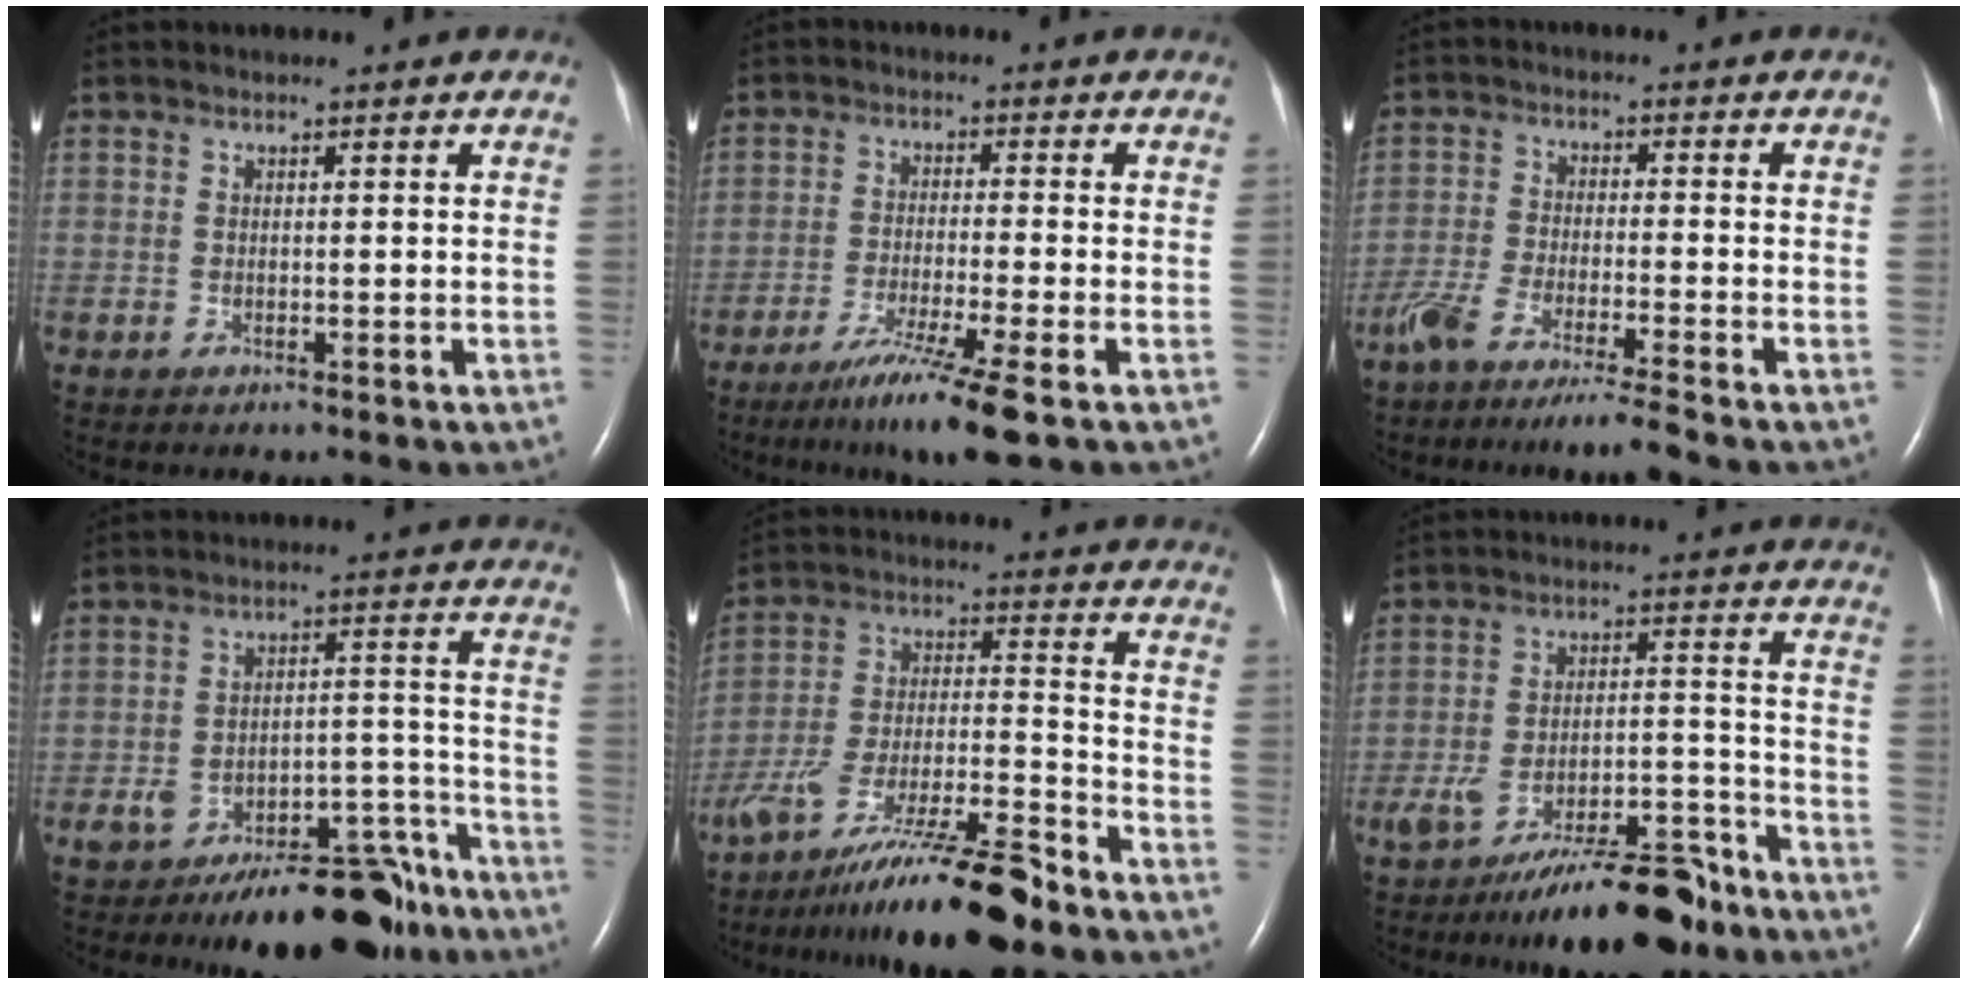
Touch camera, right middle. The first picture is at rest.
{"total": 8.7, "force": [-5.6, -1.5, 6.4], "torque": [-0.114, -0.030, -0.100]}
{"total": 8.1, "force": [-6.5, -0.6, 4.9], "torque": [-0.090, -0.025, -0.118]}
{"total": 17.0, "force": [-13.5, 6.0, 8.4], "torque": [-0.069, 0.053, -0.193]}
{"total": 17.3, "force": [-13.4, 1.3, 10.8], "torque": [-0.193, -0.010, -0.236]}
{"total": 15.0, "force": [-11.8, 3.7, 8.5], "torque": [-0.112, 0.023, -0.185]}